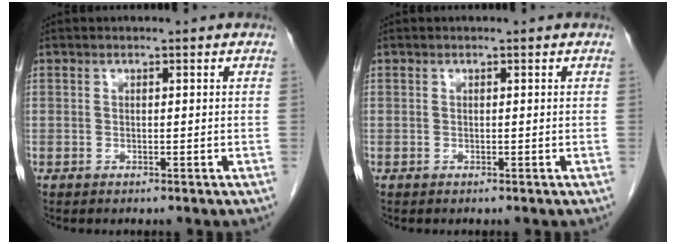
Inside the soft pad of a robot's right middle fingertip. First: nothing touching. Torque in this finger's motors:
{"motor_torque": [0.31, 0.08, -0.03, 0.01]}